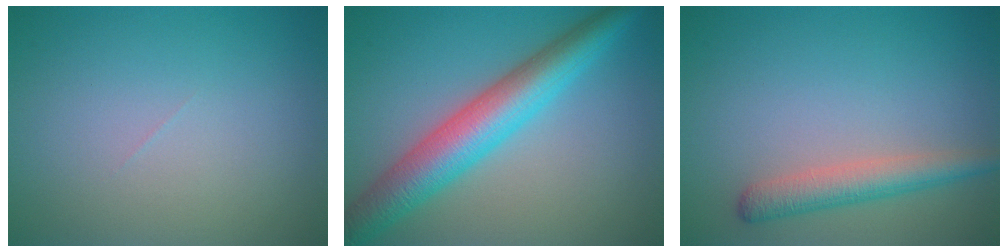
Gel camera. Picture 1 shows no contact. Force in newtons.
{"total": 7.2, "press": 7.2, "slide": 0.1}
{"total": 3.2, "press": 3.2, "slide": 0.2}